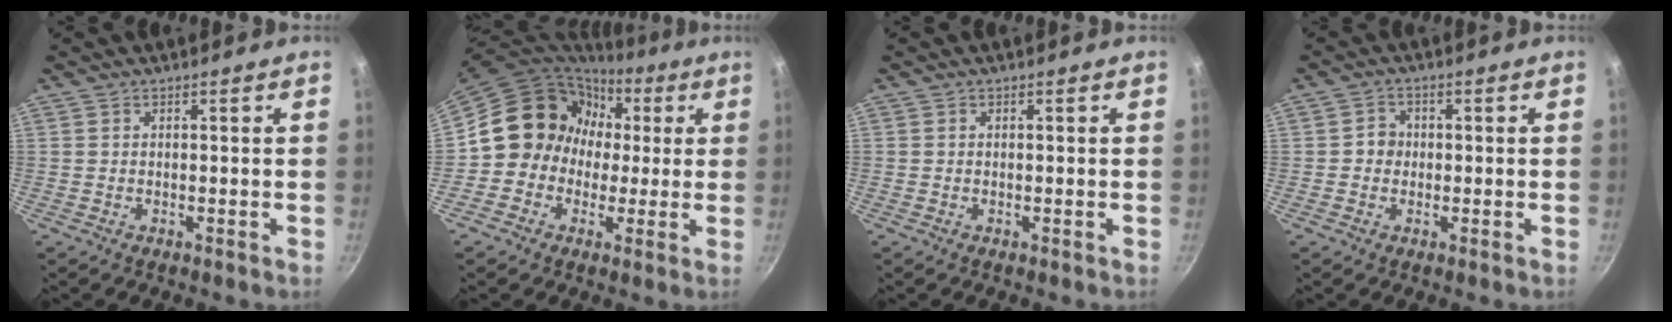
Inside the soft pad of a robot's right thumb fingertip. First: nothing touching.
{"total": 13.2, "force": [1.1, 12.2, 4.8], "torque": [-0.029, 0.033, 0.001]}
{"total": 0.0}
{"total": 2.9, "force": [-0.2, 2.7, 1.0], "torque": [0.003, 0.007, -0.009]}